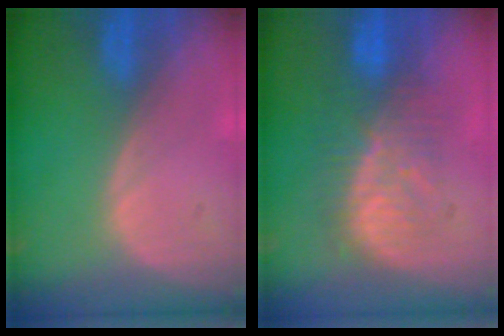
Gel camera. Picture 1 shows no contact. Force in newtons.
{"total": 8.2, "press": 8.0, "slide": 1.6}